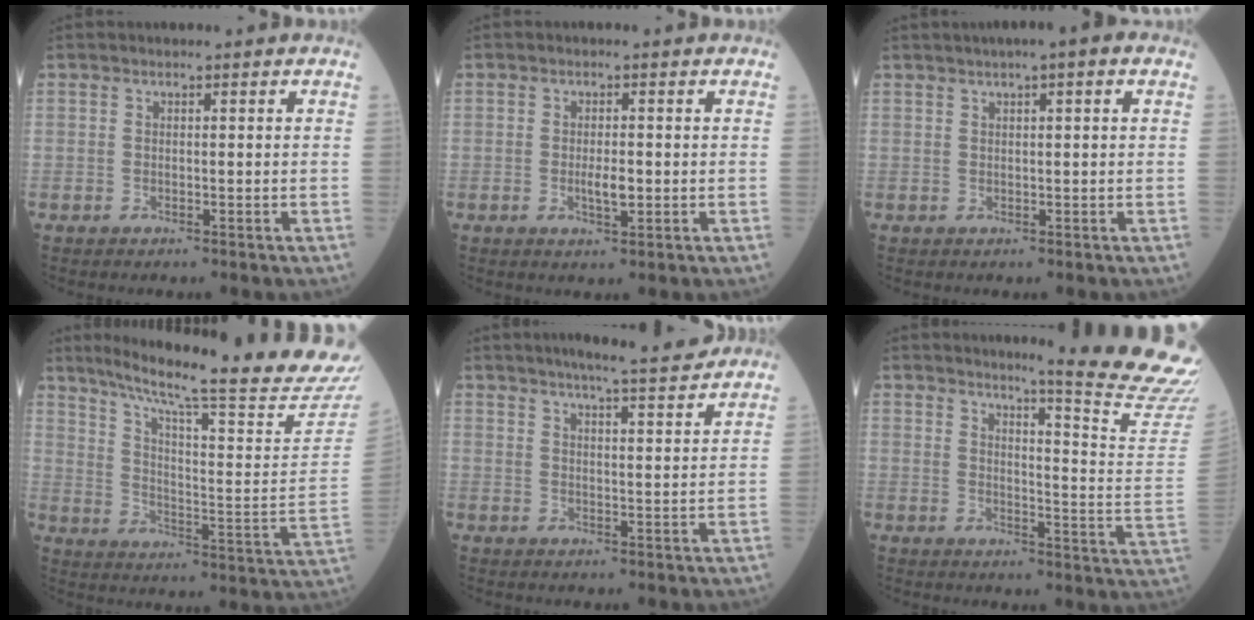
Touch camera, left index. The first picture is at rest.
{"total": 2.7, "force": [-0.4, 0.8, 2.6], "torque": [-0.050, -0.001, -0.004]}
{"total": 4.7, "force": [2.6, 0.5, 3.9], "torque": [-0.060, 0.023, 0.036]}
{"total": 26.7, "force": [23.7, -0.9, 12.2], "torque": [-0.196, -0.100, 0.312]}
{"total": 10.2, "force": [9.1, 0.1, 4.7], "torque": [-0.071, 0.004, 0.117]}
{"total": 18.1, "force": [17.0, -3.1, 5.7], "torque": [-0.087, -0.158, 0.187]}